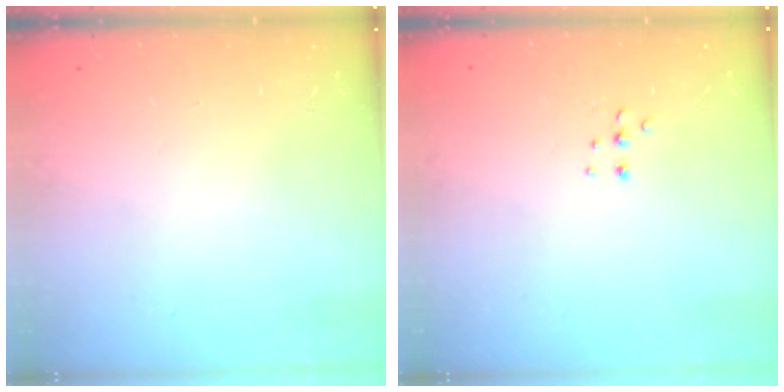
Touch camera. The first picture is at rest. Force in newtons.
{"total": 3.6, "press": 3.5, "slide": 0.9}